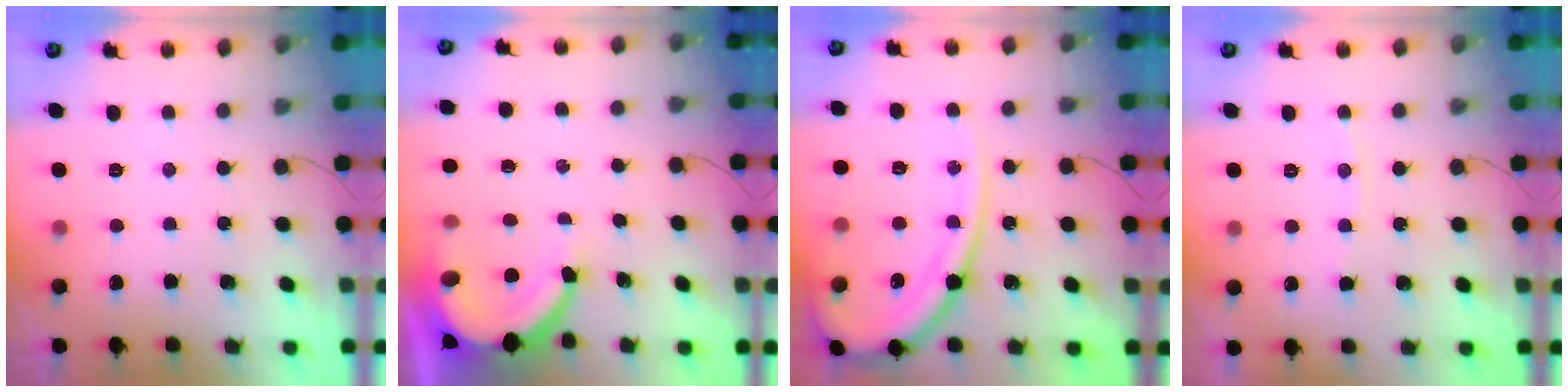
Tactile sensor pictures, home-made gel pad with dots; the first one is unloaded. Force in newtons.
{"total": 8.5, "press": 8.4, "slide": 1.2}
{"total": 15.5, "press": 15.4, "slide": 1.4}
{"total": 2.9, "press": 2.8, "slide": 0.4}